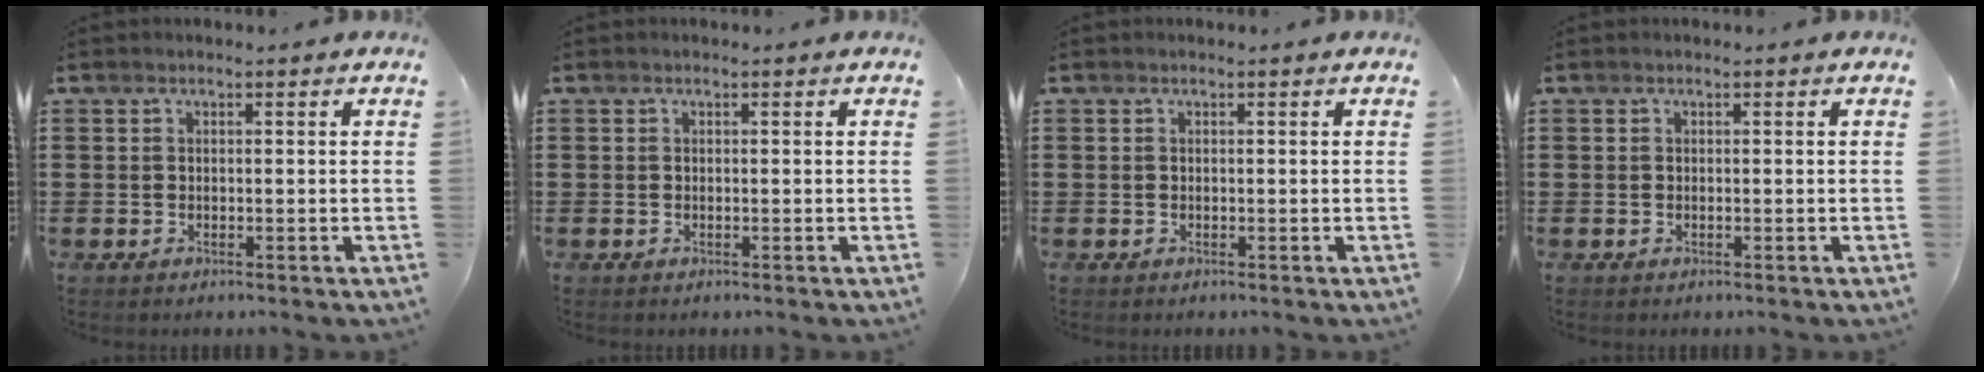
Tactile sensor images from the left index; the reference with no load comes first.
{"total": 0.0}
{"total": 0.0}
{"total": 0.0}